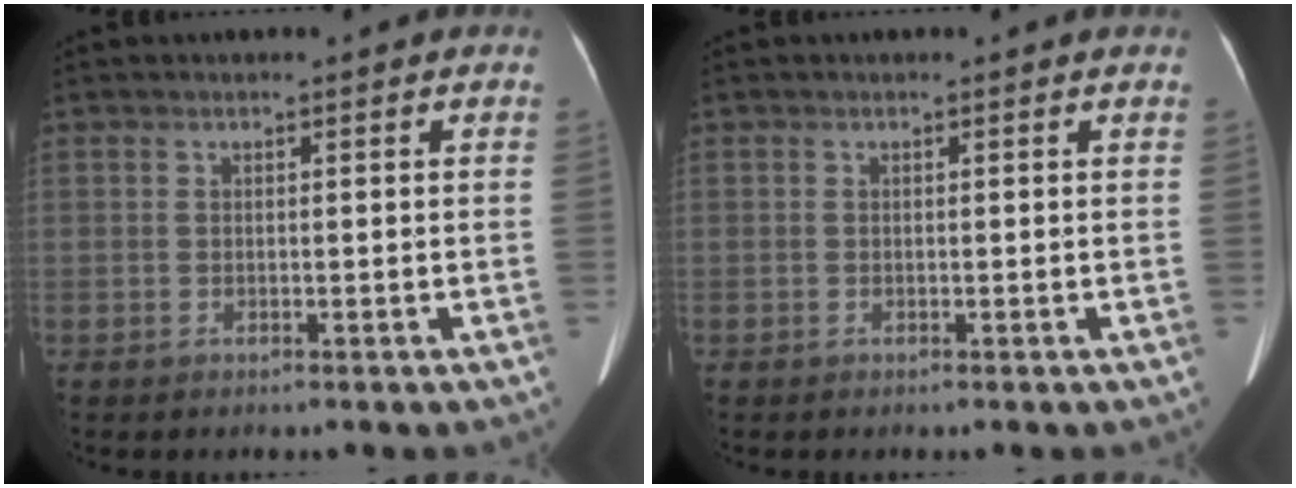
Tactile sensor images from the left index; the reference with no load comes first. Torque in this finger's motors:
{"motor_torque": [-1.08, 0.54, -0.83, -0.21]}